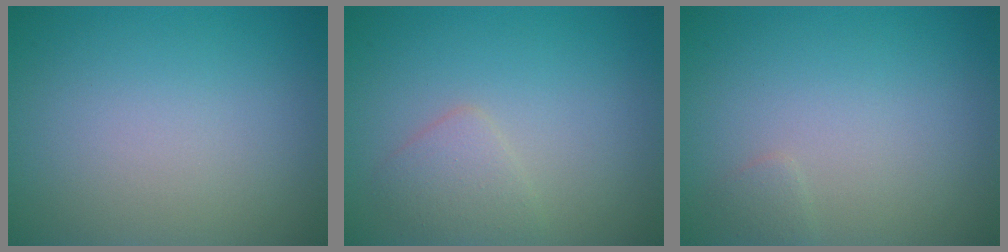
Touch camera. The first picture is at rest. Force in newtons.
{"total": 1.9, "press": 1.9, "slide": 0.2}
{"total": 0.7, "press": 0.7, "slide": 0.0}